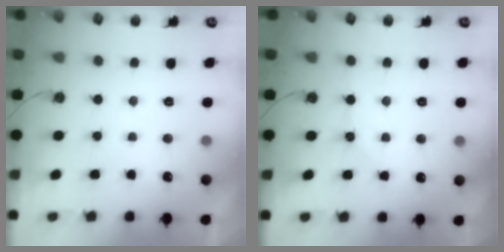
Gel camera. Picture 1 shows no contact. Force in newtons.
{"total": 5.2, "press": 5.1, "slide": 0.7}